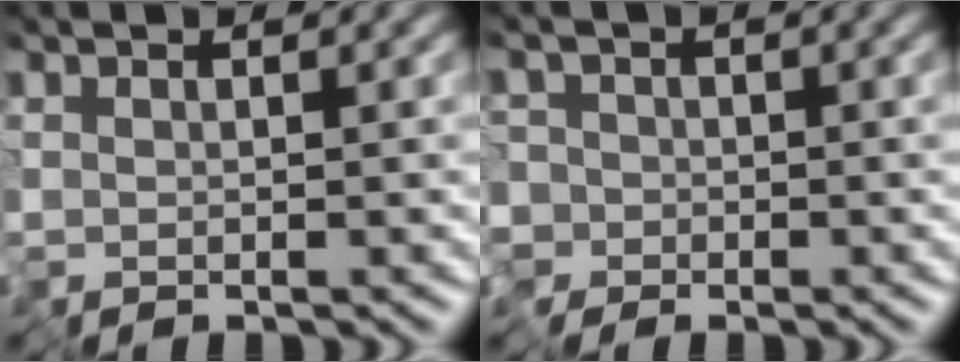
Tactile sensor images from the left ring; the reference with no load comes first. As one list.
[{"total": 2.1, "force": [-1.0, 1.8, -0.2], "torque": [0.009, -0.007, -0.023]}]